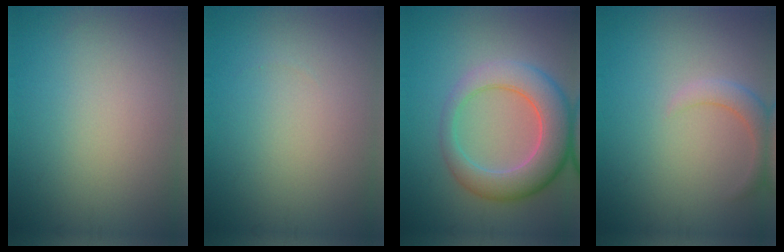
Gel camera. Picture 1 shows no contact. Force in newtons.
{"total": 0.0}
{"total": 7.4, "press": 7.3, "slide": 0.5}
{"total": 2.2, "press": 2.2, "slide": 0.2}